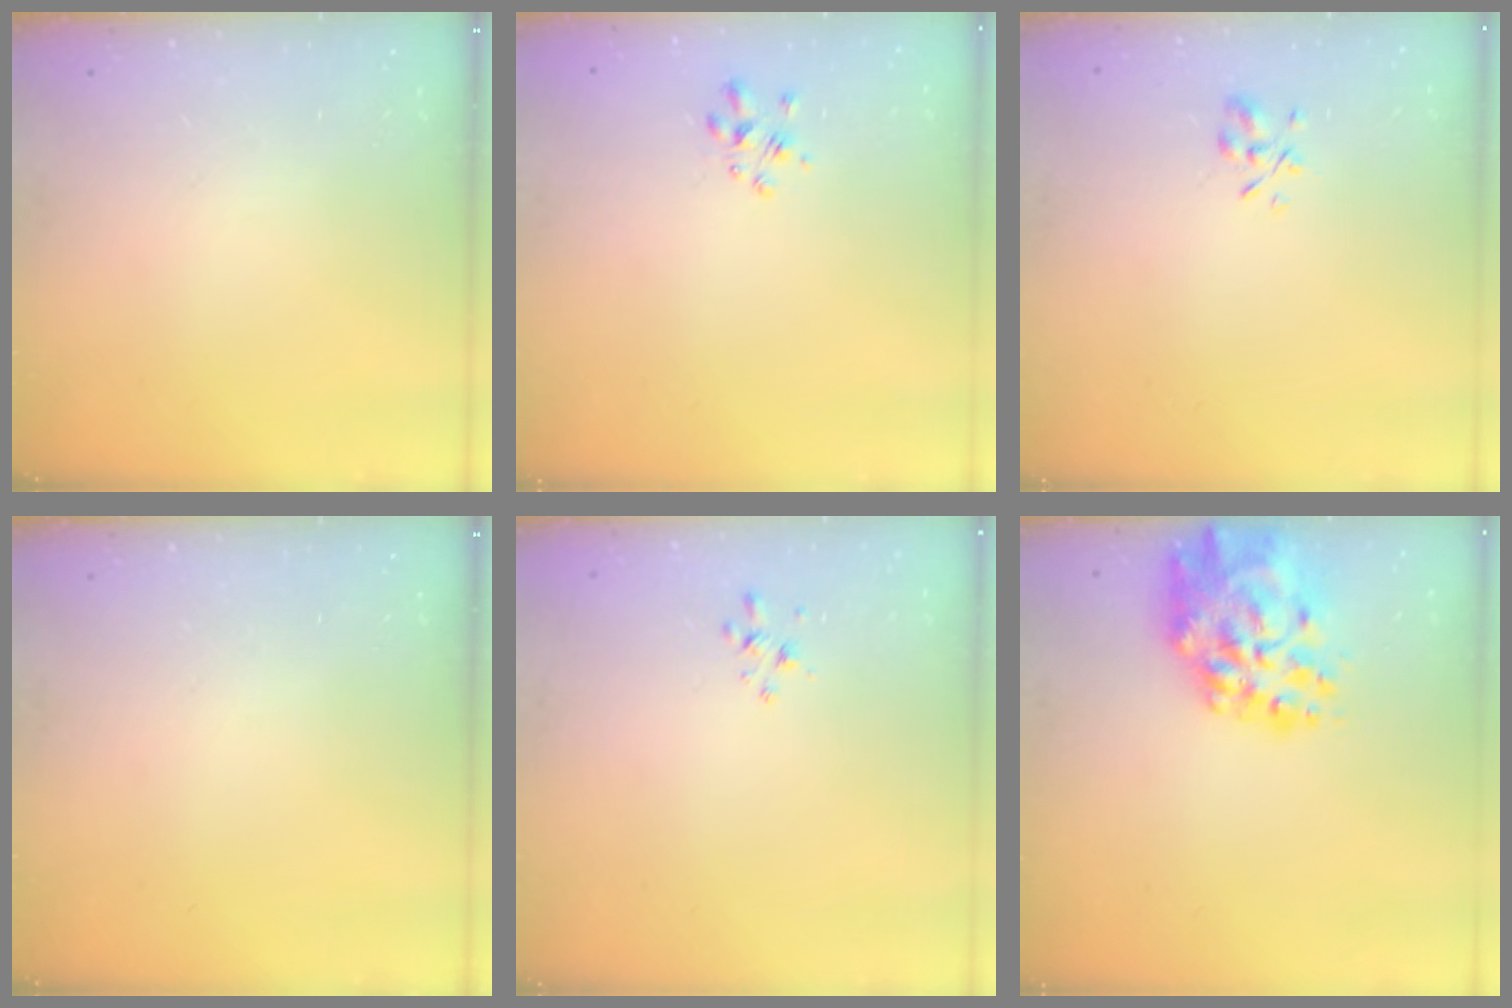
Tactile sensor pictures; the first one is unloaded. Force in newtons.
{"total": 2.7, "press": 2.4, "slide": 1.1}
{"total": 2.8, "press": 2.6, "slide": 1.0}
{"total": 0.0}
{"total": 1.8, "press": 1.7, "slide": 0.4}
{"total": 17.0, "press": 16.0, "slide": 5.6}